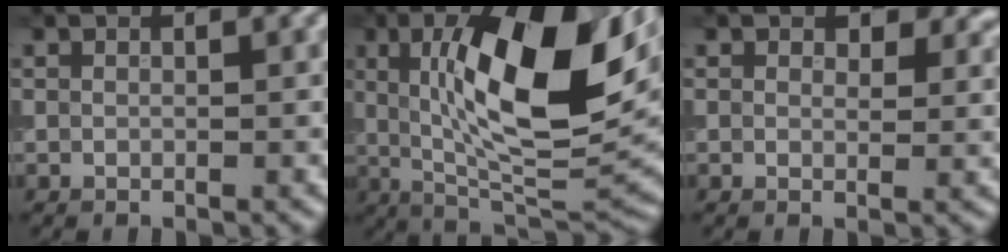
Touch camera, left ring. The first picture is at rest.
{"total": 14.1, "force": [3.0, 4.7, 12.9], "torque": [-0.206, 0.005, 0.044]}
{"total": 2.5, "force": [1.4, 1.5, 1.4], "torque": [-0.019, -0.006, 0.017]}